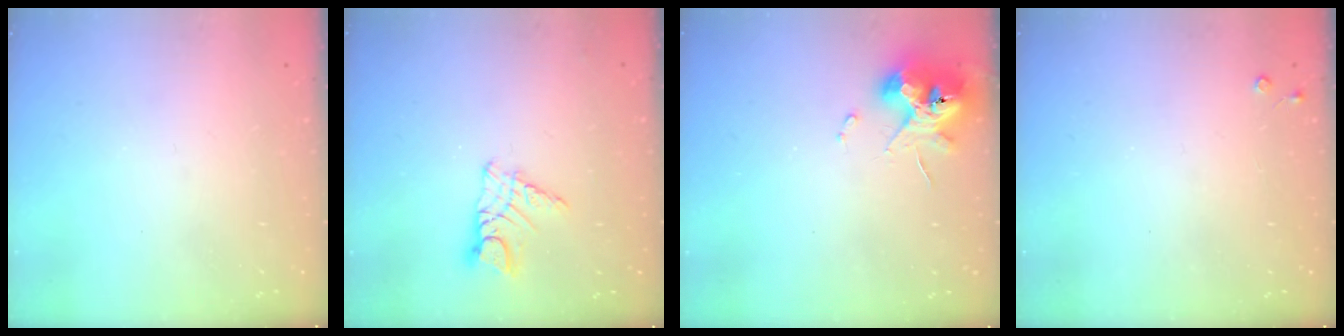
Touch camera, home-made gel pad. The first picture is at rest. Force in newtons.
{"total": 7.7, "press": 7.7, "slide": 0.6}
{"total": 10.8, "press": 10.7, "slide": 1.2}
{"total": 3.2, "press": 3.1, "slide": 0.4}